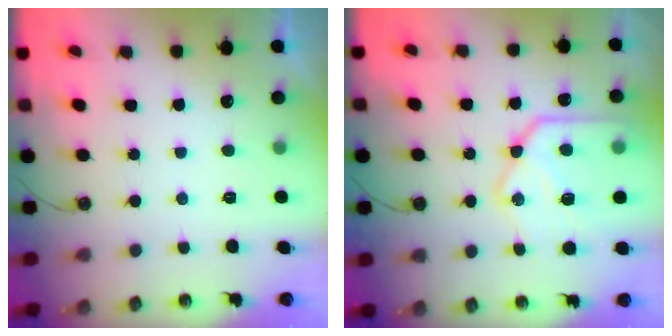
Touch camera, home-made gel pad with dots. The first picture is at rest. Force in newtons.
{"total": 19.4, "press": 19.2, "slide": 2.1}